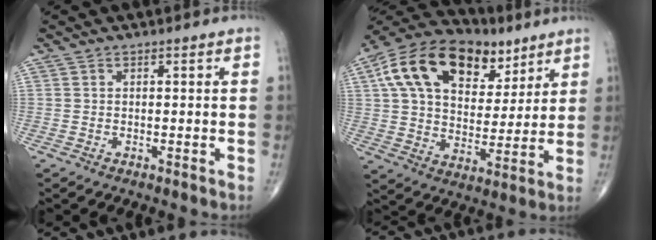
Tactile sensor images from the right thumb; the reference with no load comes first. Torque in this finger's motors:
{"motor_torque": [0.41, 0.91, 1.48, 0.74, 0.51]}